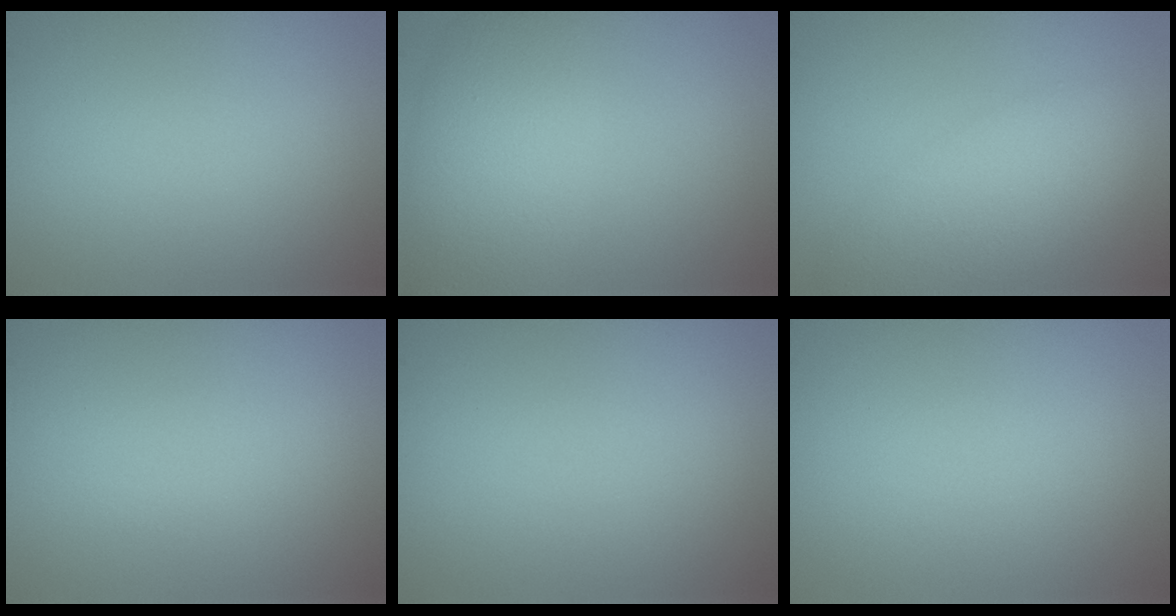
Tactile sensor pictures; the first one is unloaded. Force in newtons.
{"total": 6.1, "press": 6.1, "slide": 0.1}
{"total": 5.9, "press": 5.9, "slide": 0.2}
{"total": 0.0}
{"total": 0.0}
{"total": 0.0}